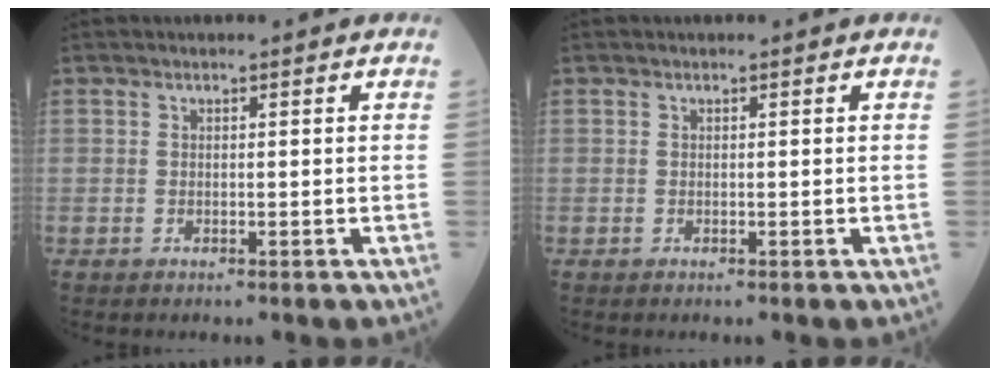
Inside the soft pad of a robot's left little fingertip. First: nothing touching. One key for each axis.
{"total": 0.0}